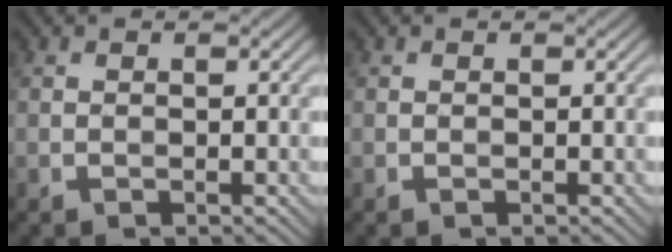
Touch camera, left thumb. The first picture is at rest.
{"total": 0.0}